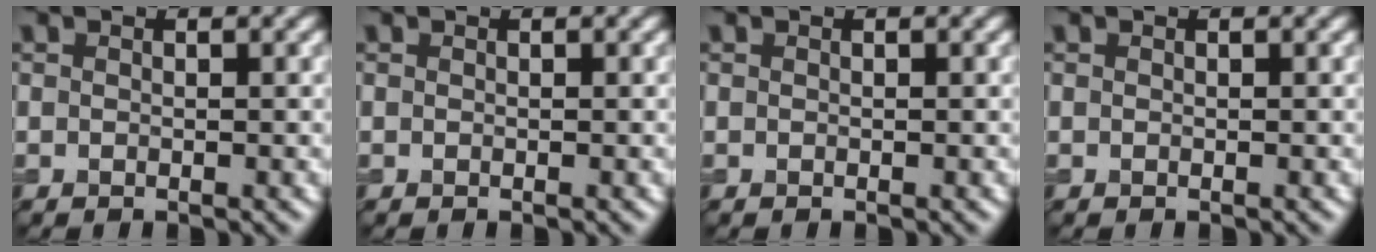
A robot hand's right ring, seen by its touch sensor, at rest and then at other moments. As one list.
[{"total": 0.0}, {"total": 0.0}, {"total": 0.0}]